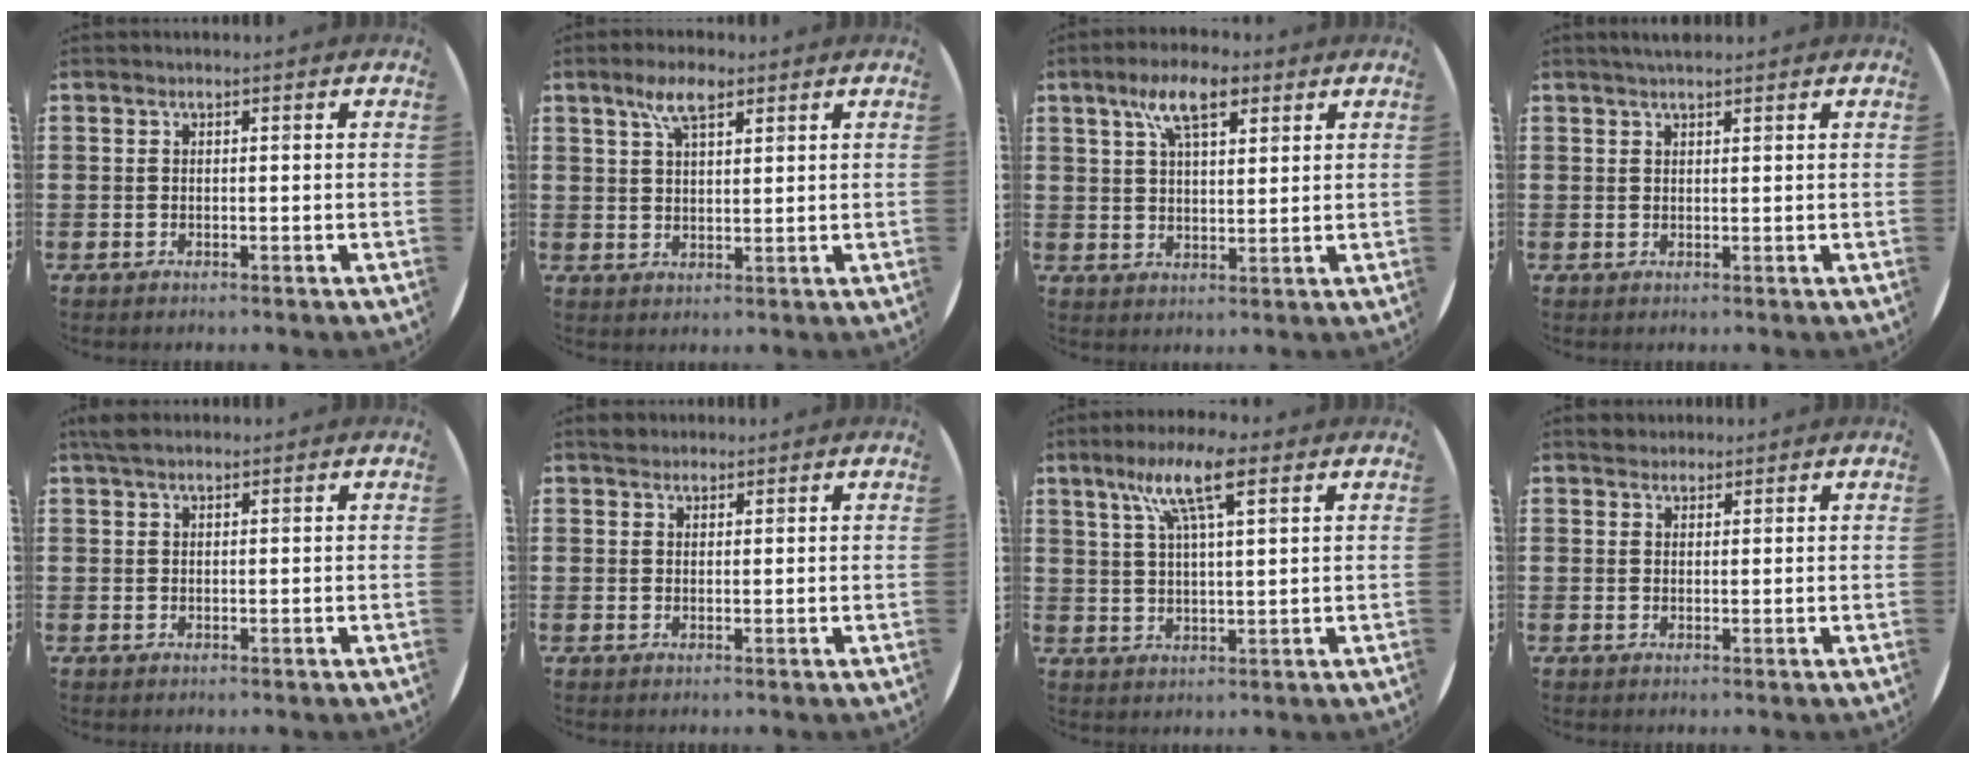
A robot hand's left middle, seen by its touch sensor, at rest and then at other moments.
{"total": 5.2, "force": [3.3, 2.0, 3.6], "torque": [-0.070, 0.005, 0.057]}
{"total": 7.8, "force": [4.6, 3.2, 5.4], "torque": [-0.102, 0.003, 0.079]}
{"total": 1.8, "force": [1.6, 0.2, 0.8], "torque": [-0.017, 0.003, 0.028]}
{"total": 1.6, "force": [1.3, 0.5, 0.8], "torque": [-0.018, 0.005, 0.024]}
{"total": 1.5, "force": [1.4, 0.6, 0.1], "torque": [0.004, 0.001, 0.025]}
{"total": 9.0, "force": [5.4, 1.9, 6.9], "torque": [-0.140, 0.004, 0.089]}
{"total": 1.6, "force": [1.4, 0.6, -0.1], "torque": [0.007, 0.001, 0.027]}